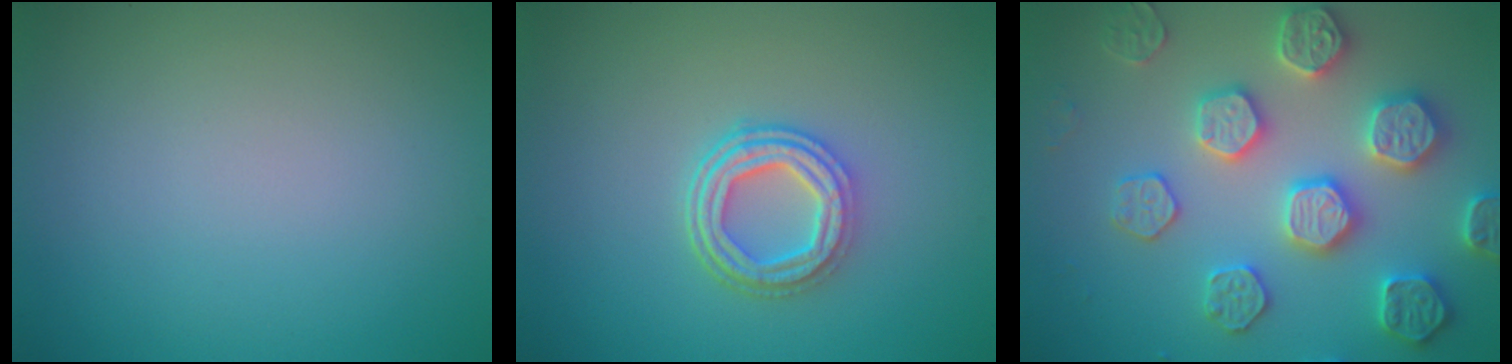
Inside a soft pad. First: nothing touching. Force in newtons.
{"total": 4.5, "press": 3.4, "slide": 2.9}
{"total": 5.8, "press": 5.6, "slide": 1.3}